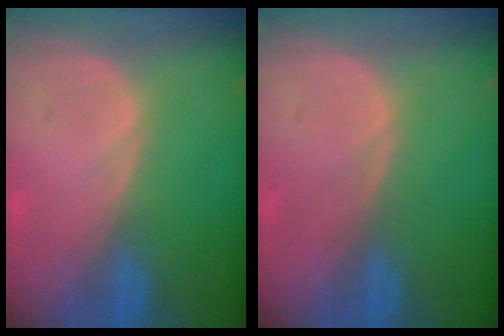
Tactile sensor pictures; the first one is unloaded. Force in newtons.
{"total": 0.0}